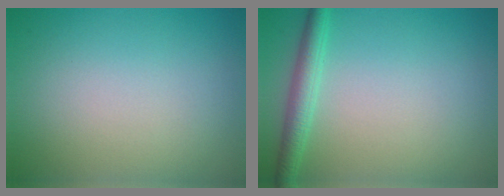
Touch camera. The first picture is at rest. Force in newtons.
{"total": 2.5, "press": 2.5, "slide": 0.1}